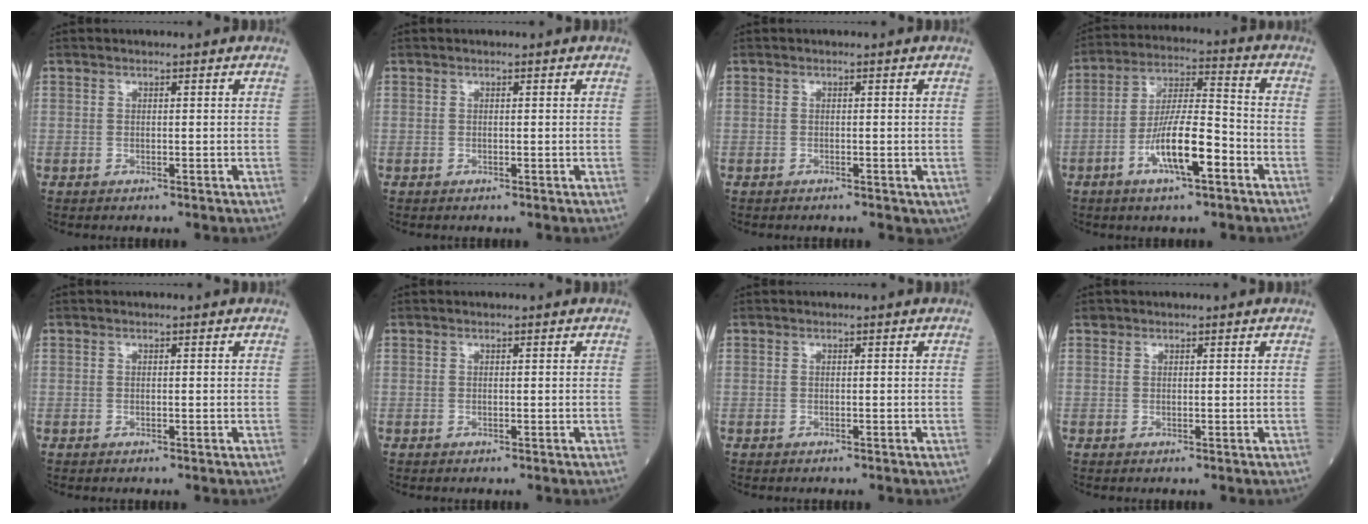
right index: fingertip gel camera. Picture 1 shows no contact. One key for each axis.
{"total": 0.0}
{"total": 1.2, "fx": -0.6, "fy": 0.7, "fz": 0.8, "tx": -0.010, "ty": 0.000, "tz": -0.007}
{"total": 10.7, "fx": -4.5, "fy": 1.9, "fz": 9.5, "tx": -0.182, "ty": 0.002, "tz": -0.079}
{"total": 0.0}
{"total": 0.0}
{"total": 0.0}
{"total": 0.5, "fx": 0.4, "fy": 0.3, "fz": 0.0, "tx": -0.003, "ty": 0.002, "tz": 0.005}